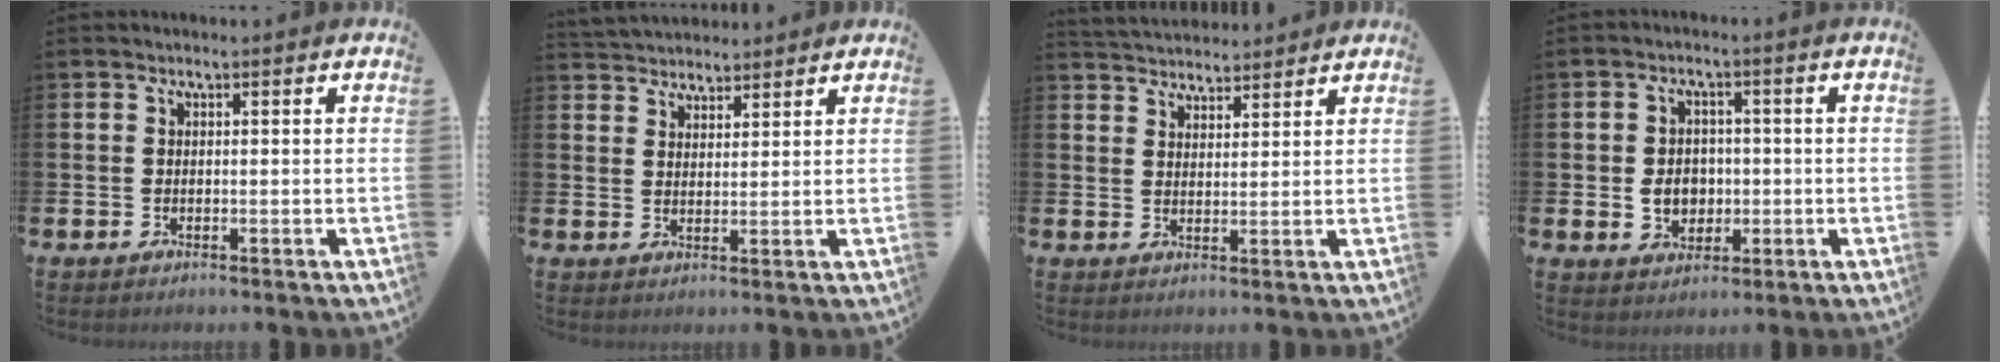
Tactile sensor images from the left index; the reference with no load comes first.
{"total": 3.7, "force": [3.6, 1.0, -0.6], "torque": [0.002, -0.016, 0.065]}
{"total": 3.8, "force": [3.7, 0.9, -0.4], "torque": [-0.001, -0.019, 0.067]}
{"total": 4.5, "force": [-0.4, 3.8, 2.3], "torque": [-0.030, 0.003, -0.016]}